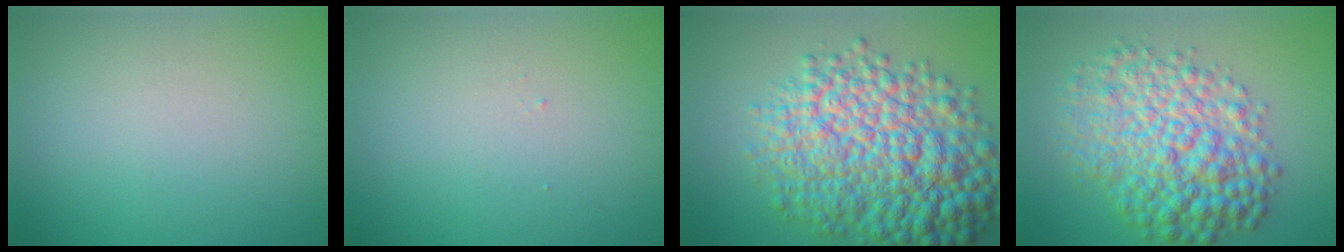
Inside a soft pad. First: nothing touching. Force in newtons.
{"total": 0.0}
{"total": 12.3, "press": 12.3, "slide": 0.2}
{"total": 8.4, "press": 8.4, "slide": 0.1}